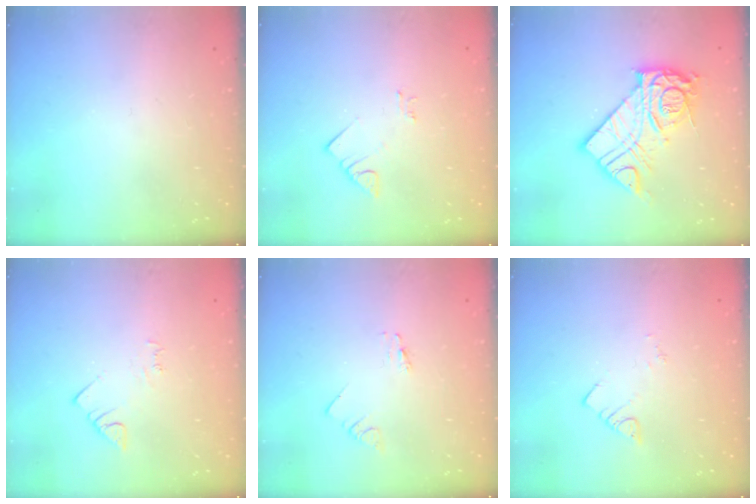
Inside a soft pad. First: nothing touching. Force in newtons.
{"total": 2.7, "press": 2.7, "slide": 0.2}
{"total": 16.0, "press": 16.0, "slide": 1.3}
{"total": 2.9, "press": 2.9, "slide": 0.5}
{"total": 0.0}
{"total": 1.8, "press": 1.8, "slide": 0.3}